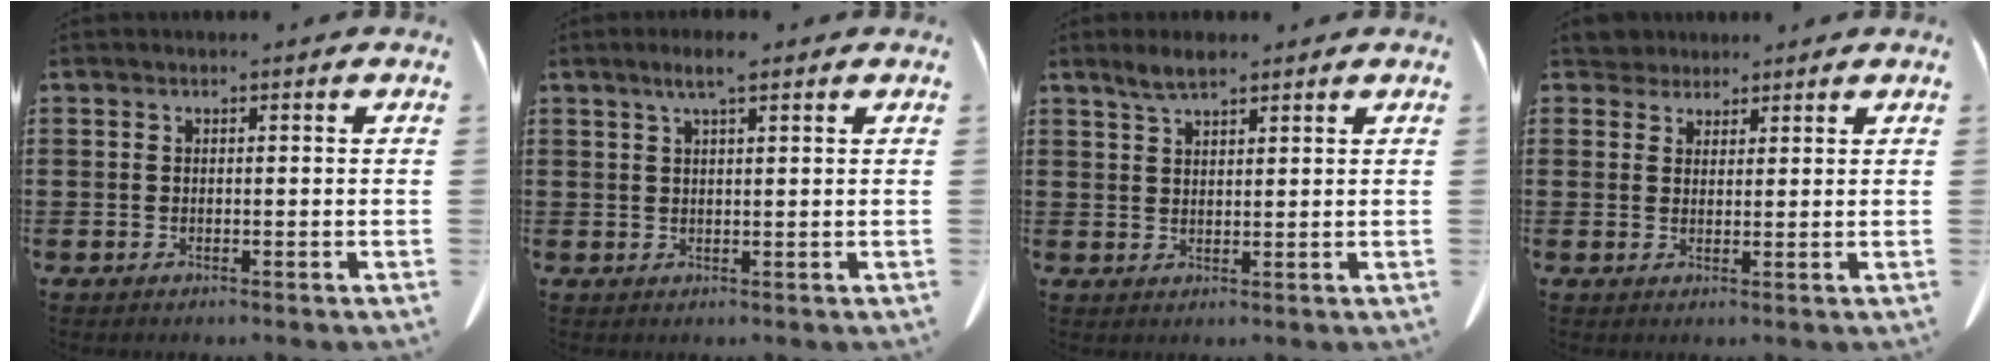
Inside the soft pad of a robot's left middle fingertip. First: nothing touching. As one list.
[{"total": 3.3, "force": [2.1, 0.4, 2.6], "torque": [-0.054, 0.003, 0.037]}, {"total": 3.3, "force": [2.6, 0.8, 2.0], "torque": [-0.044, 0.001, 0.048]}, {"total": 2.9, "force": [2.7, 1.0, 0.1], "torque": [-0.004, -0.005, 0.053]}]